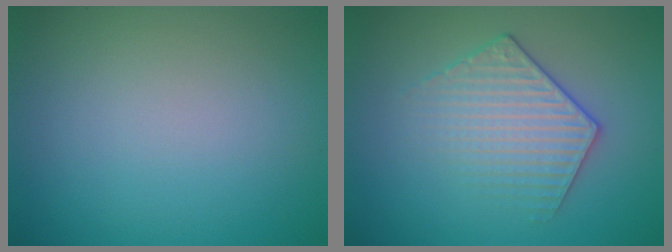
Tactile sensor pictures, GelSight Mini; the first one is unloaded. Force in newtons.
{"total": 3.6, "press": 3.2, "slide": 1.6}